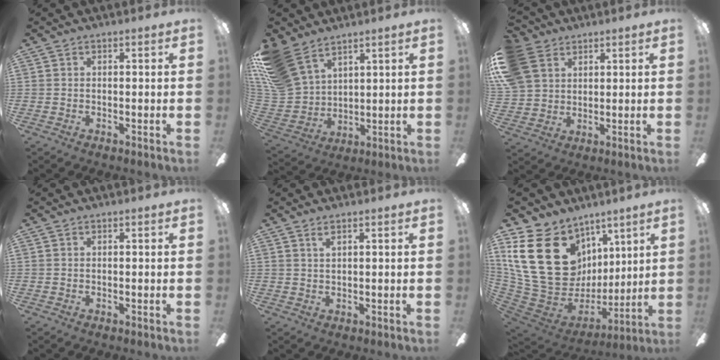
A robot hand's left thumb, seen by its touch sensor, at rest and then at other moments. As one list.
[{"total": 16.1, "force": [10.7, 9.1, 7.9], "torque": [-0.196, -0.042, 0.209]}, {"total": 10.9, "force": [5.3, 8.3, 4.7], "torque": [-0.115, 0.001, 0.109]}, {"total": 0.0}, {"total": 1.8, "force": [1.2, 0.3, 1.2], "torque": [-0.029, 0.001, 0.021]}, {"total": 28.4, "force": [8.6, 21.0, 17.1], "torque": [-0.358, -0.041, 0.187]}]